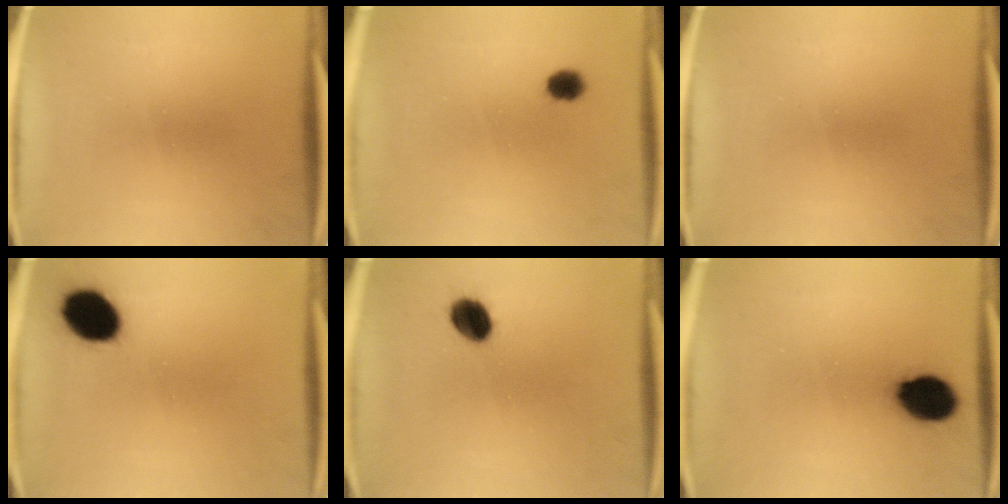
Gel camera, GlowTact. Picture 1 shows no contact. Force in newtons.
{"total": 3.4}
{"total": 0.0}
{"total": 11.7}
{"total": 6.4}
{"total": 10.4}